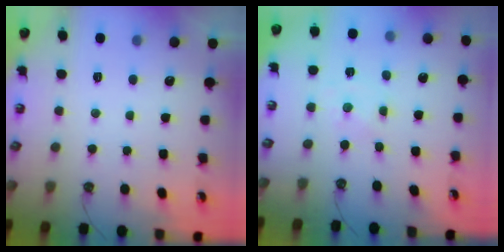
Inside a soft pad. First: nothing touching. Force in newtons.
{"total": 0.0}